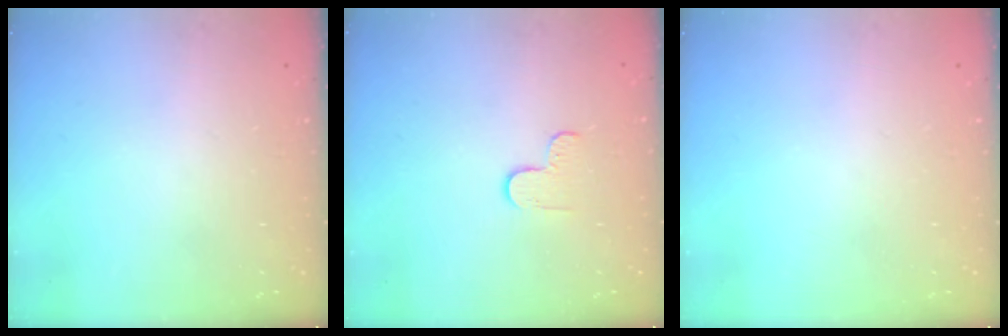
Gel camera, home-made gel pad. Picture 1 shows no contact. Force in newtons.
{"total": 3.5, "press": 3.4, "slide": 0.4}
{"total": 0.0}